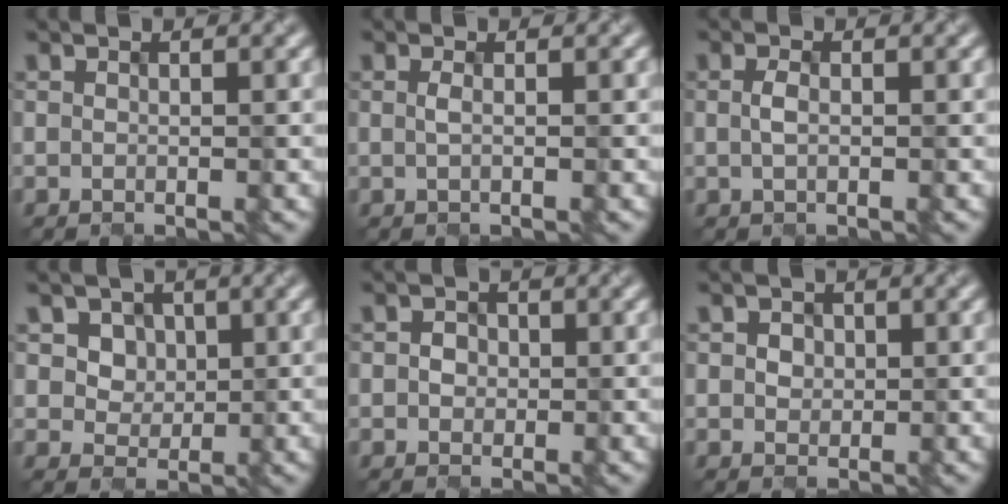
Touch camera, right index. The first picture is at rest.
{"total": 0.7, "force": [-0.1, 0.2, 0.6], "torque": [-0.011, -0.001, 0.001]}
{"total": 0.7, "force": [-0.2, 0.2, 0.7], "torque": [-0.019, 0.000, 0.002]}
{"total": 4.0, "force": [1.7, 3.3, 1.4], "torque": [-0.042, 0.004, 0.035]}
{"total": 1.2, "force": [-0.1, 1.2, 0.2], "torque": [-0.006, -0.002, 0.001]}
{"total": 1.6, "force": [0.6, 1.4, 0.5], "torque": [-0.009, 0.012, 0.006]}